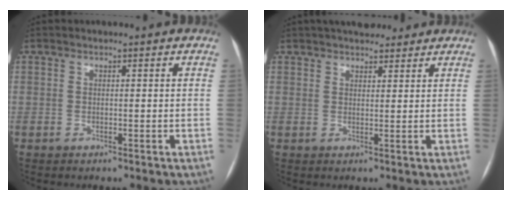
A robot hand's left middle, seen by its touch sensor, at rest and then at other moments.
{"total": 8.0, "force": [6.8, 2.7, 3.3], "torque": [-0.041, 0.022, 0.098]}